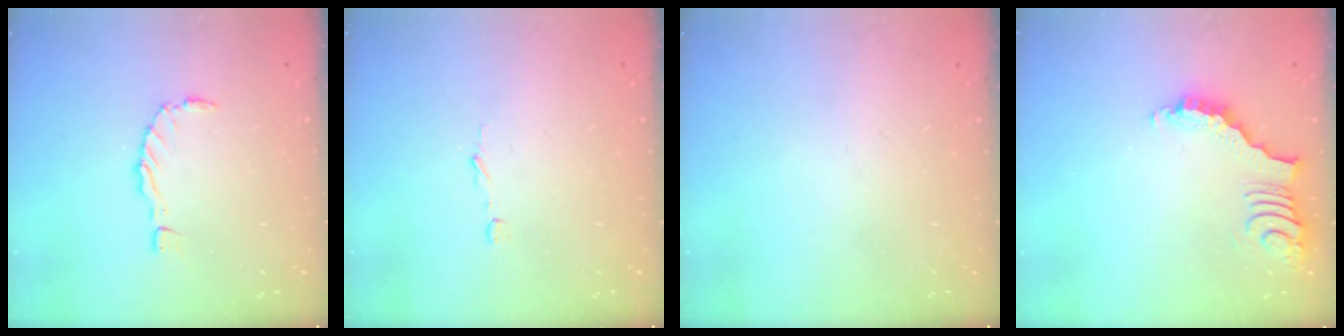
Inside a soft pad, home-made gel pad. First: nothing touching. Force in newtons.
{"total": 2.8, "press": 2.8, "slide": 0.2}
{"total": 0.0}
{"total": 3.9, "press": 3.8, "slide": 0.7}